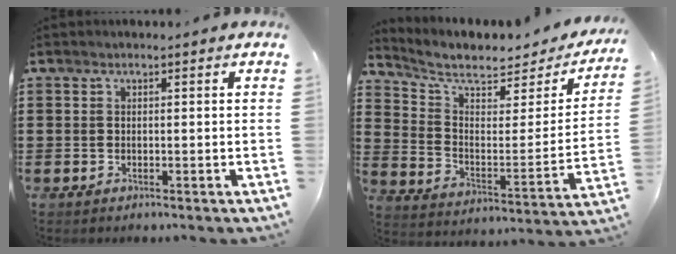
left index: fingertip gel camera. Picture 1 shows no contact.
{"total": 6.5, "force": [5.4, 1.7, 3.2], "torque": [-0.090, -0.038, 0.091]}